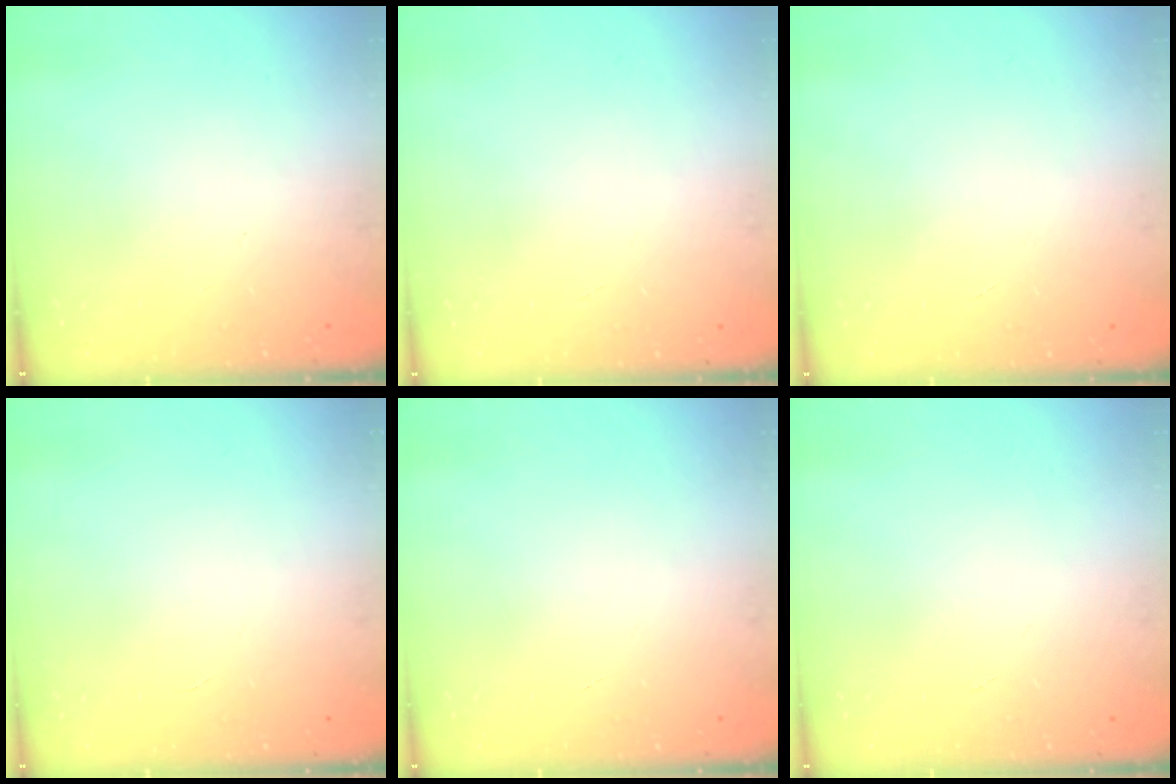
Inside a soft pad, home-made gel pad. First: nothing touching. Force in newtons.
{"total": 0.0}
{"total": 0.0}
{"total": 0.0}
{"total": 0.0}
{"total": 0.0}